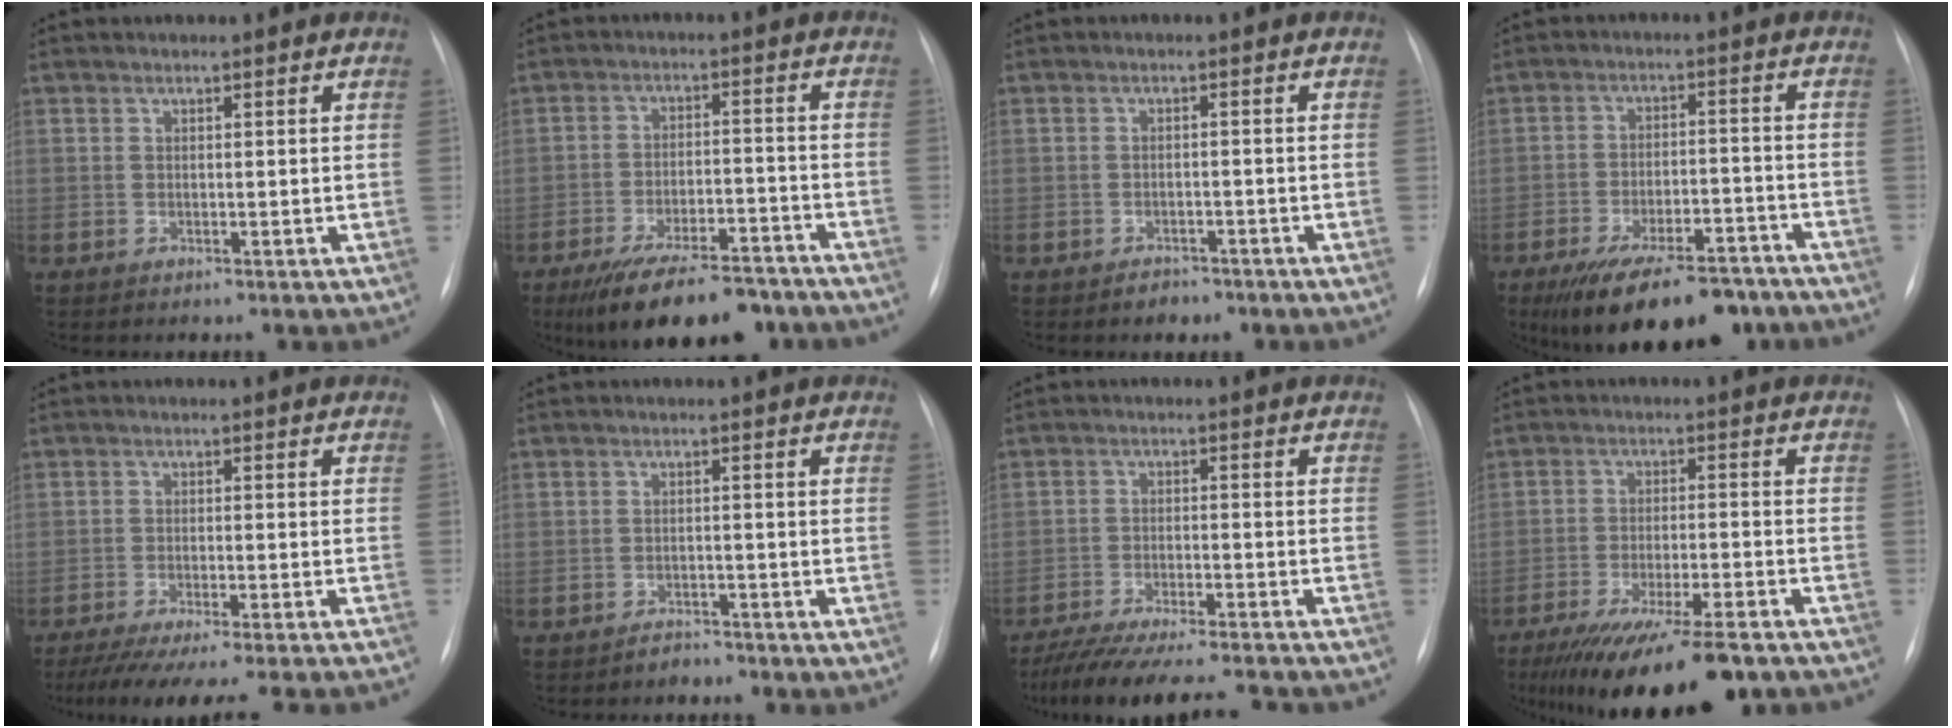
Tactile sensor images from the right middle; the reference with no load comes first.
{"total": 14.8, "force": [-11.6, 4.7, 7.8], "torque": [-0.108, 0.004, -0.174]}
{"total": 2.1, "force": [-1.5, 1.3, 0.5], "torque": [-0.015, 0.002, -0.015]}
{"total": 16.4, "force": [-12.6, 5.5, 8.8], "torque": [-0.121, 0.002, -0.183]}
{"total": 17.6, "force": [-15.8, -0.1, 7.7], "torque": [-0.097, -0.043, -0.213]}
{"total": 1.6, "force": [-1.5, 0.6, -0.1], "torque": [-0.006, -0.002, -0.021]}
{"total": 17.7, "force": [-15.8, 1.6, 7.9], "torque": [-0.132, -0.030, -0.224]}
{"total": 17.2, "force": [-13.2, 2.8, 10.7], "torque": [-0.160, -0.027, -0.203]}